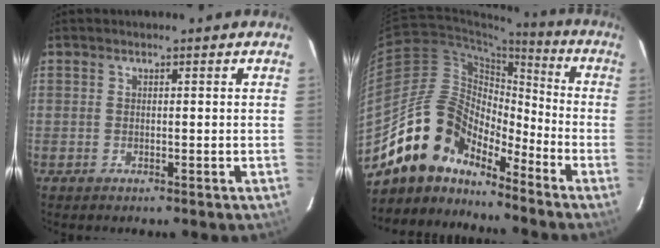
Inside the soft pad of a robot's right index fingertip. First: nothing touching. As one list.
[{"total": 14.4, "force": [-12.2, 5.8, 4.8], "torque": [-0.089, 0.023, -0.235]}]